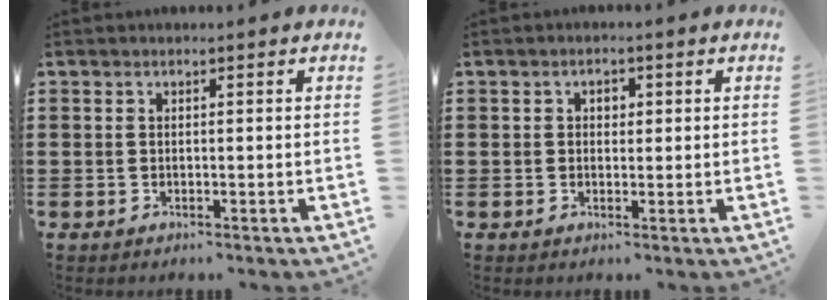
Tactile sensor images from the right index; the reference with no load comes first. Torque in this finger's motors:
{"motor_torque": [0.47, -0.07, 0.04, 0.02]}